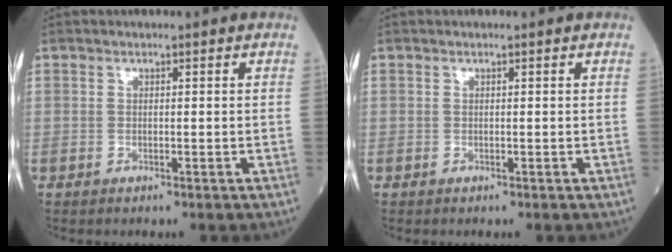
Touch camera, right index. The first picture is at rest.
{"total": 0.0}